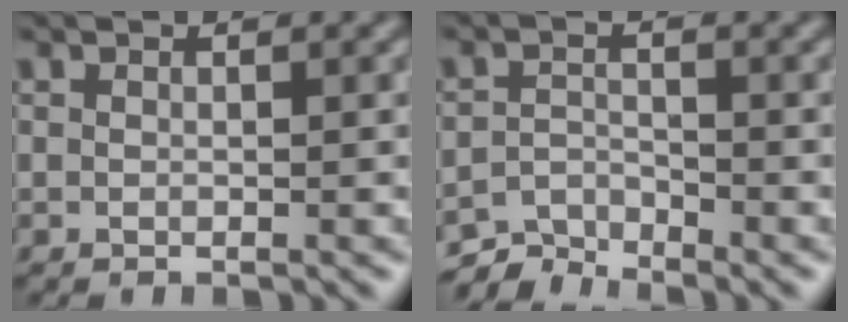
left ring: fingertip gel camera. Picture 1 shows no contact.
{"total": 3.0, "force": [-2.9, 0.5, 0.2], "torque": [0.000, 0.001, -0.062]}